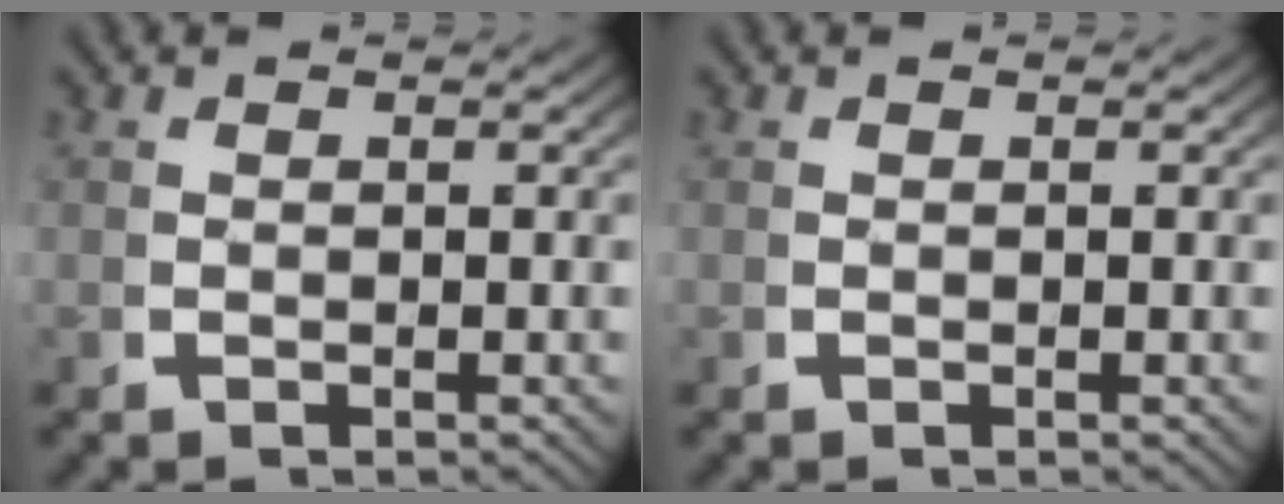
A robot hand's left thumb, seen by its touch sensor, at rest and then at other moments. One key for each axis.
{"total": 0.0}